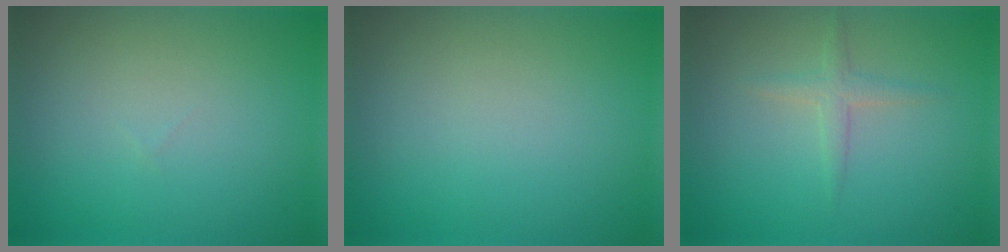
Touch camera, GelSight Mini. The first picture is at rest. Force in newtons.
{"total": 0.0}
{"total": 1.4, "press": 1.4, "slide": 0.1}